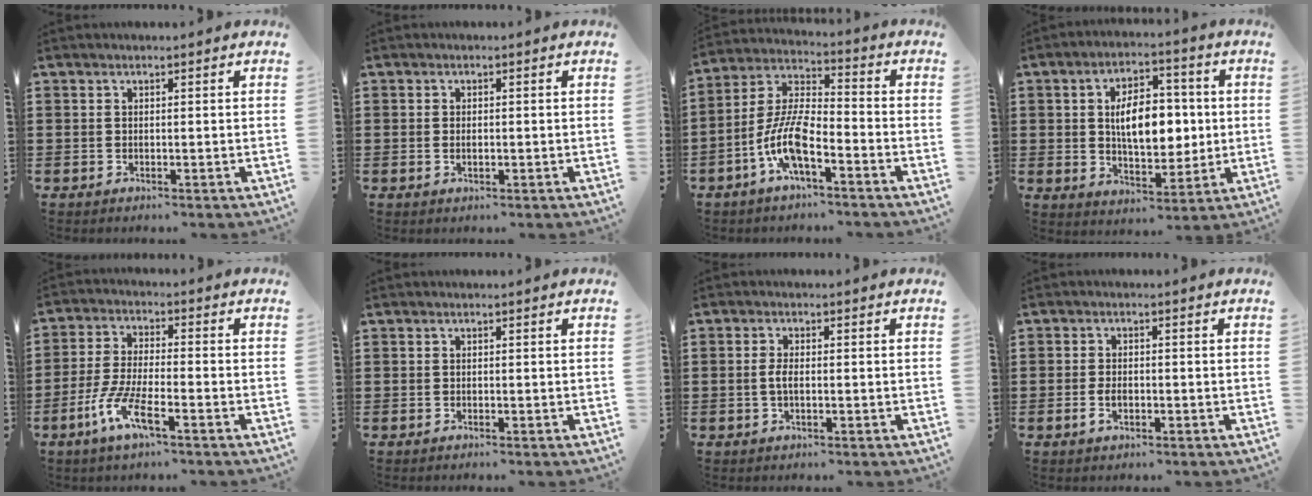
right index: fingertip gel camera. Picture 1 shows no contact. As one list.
[{"total": 1.2, "force": [-0.2, 0.4, 1.1], "torque": [-0.023, -0.001, -0.003]}, {"total": 9.6, "force": [-4.8, 3.1, 7.7], "torque": [-0.189, -0.008, -0.097]}, {"total": 9.0, "force": [0.8, 4.9, 7.6], "torque": [-0.117, 0.002, 0.007]}, {"total": 7.1, "force": [-4.1, 1.0, 5.8], "torque": [-0.141, -0.016, -0.083]}, {"total": 0.0}, {"total": 2.2, "force": [-0.3, 0.7, 2.0], "torque": [-0.054, -0.007, -0.011]}, {"total": 2.4, "force": [-0.7, 1.1, 2.0], "torque": [-0.047, -0.005, -0.013]}]